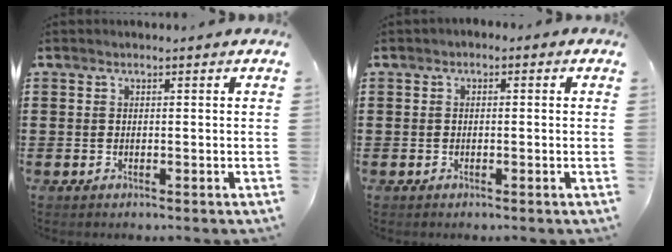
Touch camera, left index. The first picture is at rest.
{"total": 0.8, "force": [-0.6, 0.4, 0.3], "torque": [-0.007, 0.000, -0.013]}